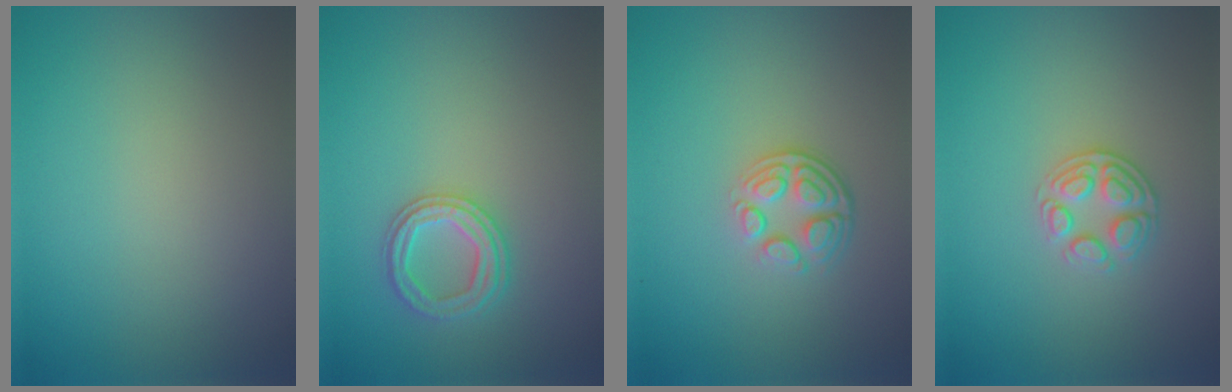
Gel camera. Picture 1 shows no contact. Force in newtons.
{"total": 2.6, "press": 2.6, "slide": 0.1}
{"total": 4.0, "press": 2.8, "slide": 2.9}
{"total": 2.6, "press": 2.4, "slide": 1.1}